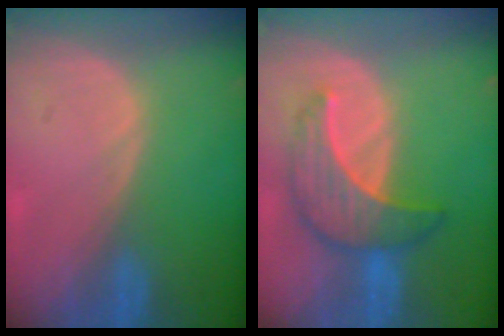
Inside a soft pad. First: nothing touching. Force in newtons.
{"total": 7.5, "press": 7.5, "slide": 0.3}